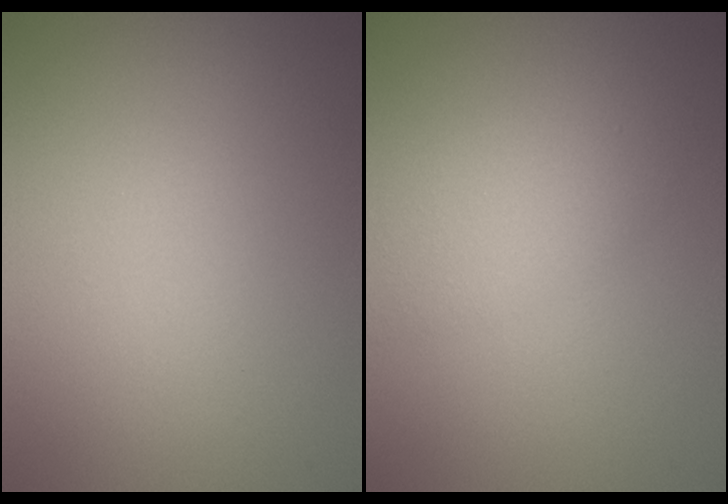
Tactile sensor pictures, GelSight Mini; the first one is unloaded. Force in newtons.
{"total": 3.1, "press": 3.1, "slide": 0.2}